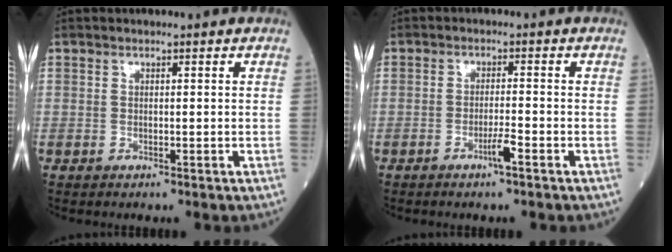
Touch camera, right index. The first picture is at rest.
{"total": 2.5, "force": [-1.5, -0.2, 2.0], "torque": [-0.037, -0.002, -0.028]}